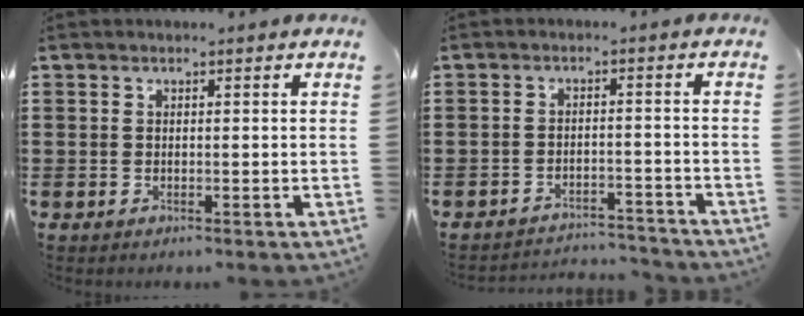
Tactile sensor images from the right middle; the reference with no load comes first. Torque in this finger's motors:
{"motor_torque": [-0.37, -0.13, -0.31, -0.03]}